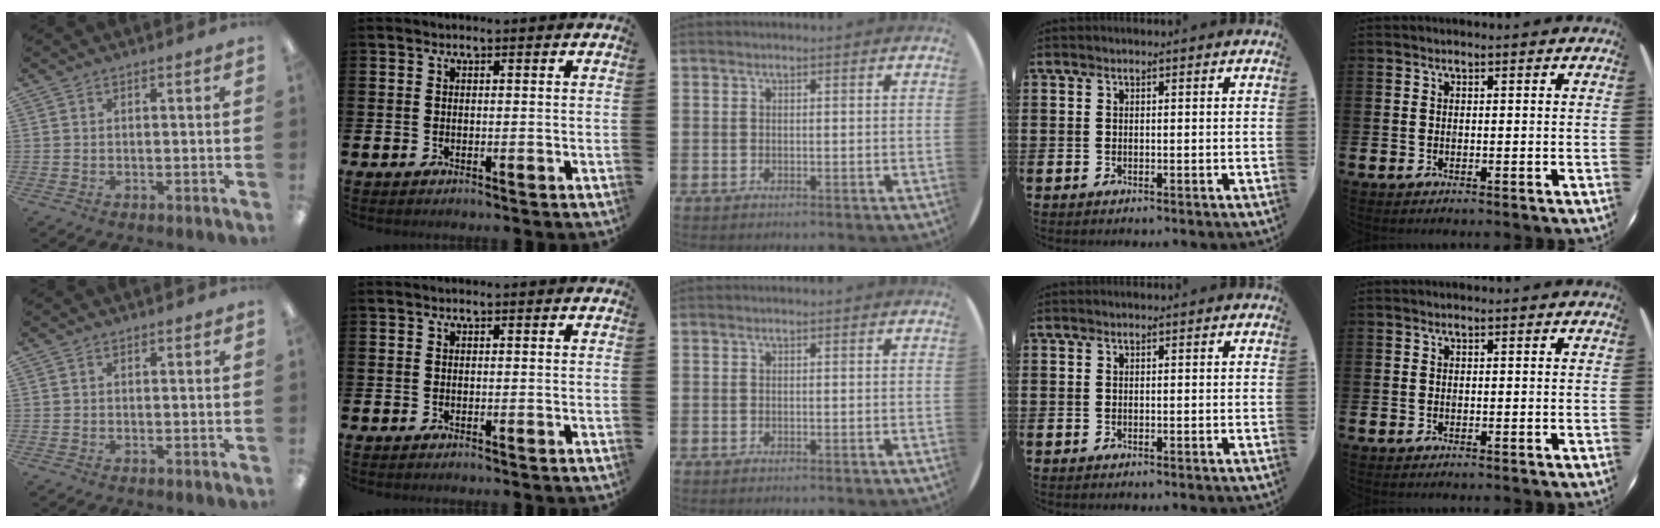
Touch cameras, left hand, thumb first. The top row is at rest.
{}